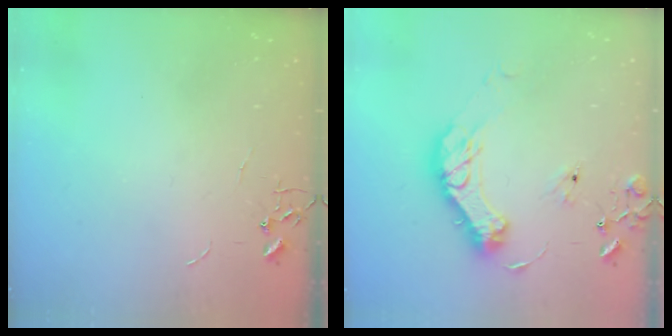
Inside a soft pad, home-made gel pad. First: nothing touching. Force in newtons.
{"total": 14.1, "press": 14.0, "slide": 2.1}